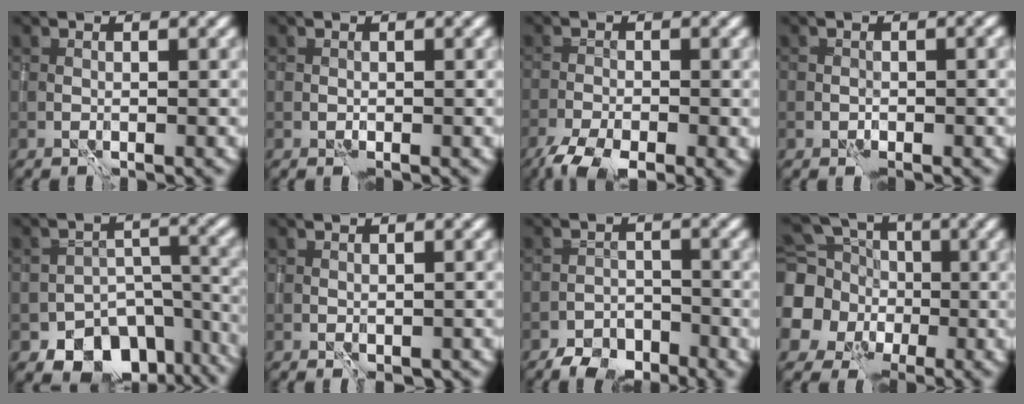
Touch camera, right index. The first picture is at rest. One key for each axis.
{"total": 0.0}
{"total": 6.3, "fx": -4.3, "fy": 2.2, "fz": 4.0, "tx": -0.071, "ty": -0.028, "tz": -0.079}
{"total": 0.9, "fx": -0.6, "fy": 0.5, "fz": 0.5, "tx": -0.005, "ty": -0.001, "tz": -0.011}
{"total": 11.7, "fx": -7.9, "fy": 7.6, "fz": 3.9, "tx": -0.048, "ty": -0.011, "tz": -0.097}
{"total": 1.3, "fx": -0.5, "fy": 0.9, "fz": 0.9, "tx": -0.016, "ty": -0.004, "tz": -0.002}
{"total": 4.6, "fx": -3.7, "fy": 2.3, "fz": 1.5, "tx": -0.011, "ty": -0.008, "tz": -0.061}
{"total": 9.8, "fx": -0.7, "fy": 9.1, "fz": 3.7, "tx": -0.103, "ty": -0.019, "tz": -0.042}